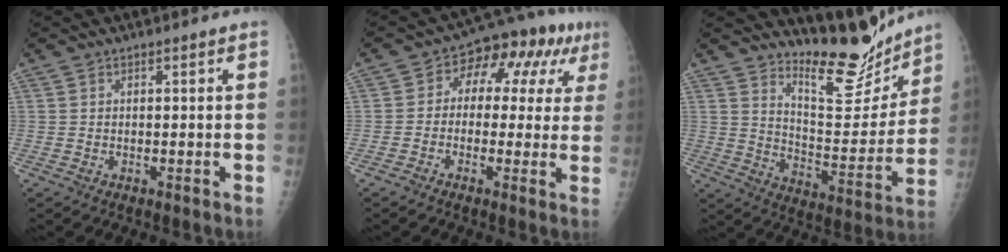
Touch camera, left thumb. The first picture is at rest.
{"total": 12.9, "force": [3.3, 7.9, 9.6], "torque": [-0.075, 0.037, 0.034]}
{"total": 15.2, "force": [13.7, 3.7, 5.4], "torque": [-0.046, -0.121, 0.220]}